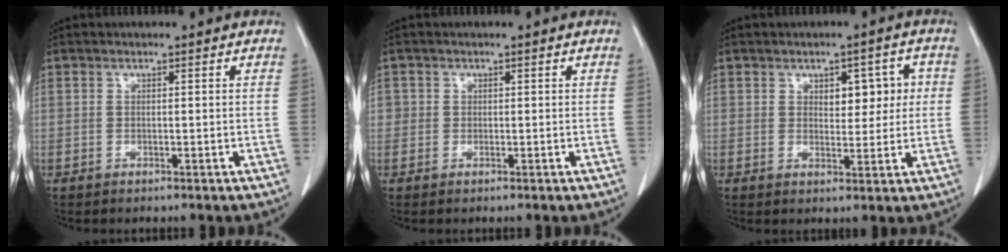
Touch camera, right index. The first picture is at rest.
{"total": 1.2, "force": [0.1, 1.2, 0.1], "torque": [0.011, 0.004, -0.001]}
{"total": 5.5, "force": [1.4, 2.9, 4.4], "torque": [-0.050, 0.017, 0.023]}